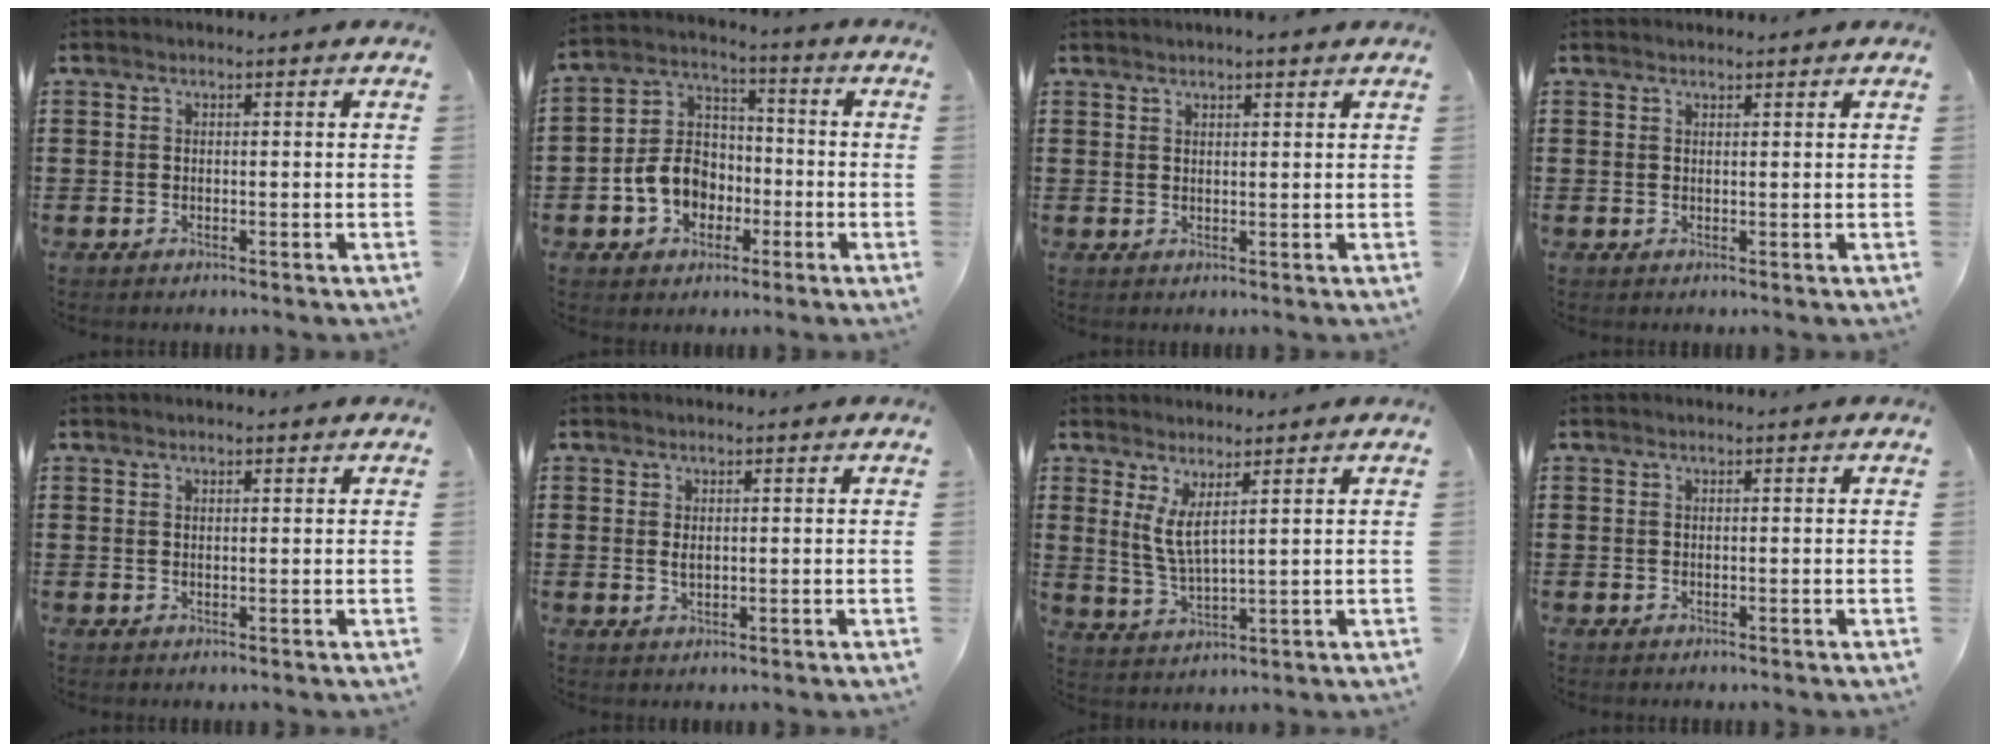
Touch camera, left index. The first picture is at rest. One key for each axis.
{"total": 8.4, "fx": -2.8, "fy": 6.9, "fz": 3.9, "tx": -0.114, "ty": 0.019, "tz": -0.057}
{"total": 1.6, "fx": 1.5, "fy": 0.0, "fz": 0.7, "tx": -0.015, "ty": -0.001, "tz": 0.028}
{"total": 0.7, "fx": 0.7, "fy": 0.1, "fz": 0.1, "tx": -0.004, "ty": 0.000, "tz": 0.014}
{"total": 0.8, "fx": 0.6, "fy": 0.1, "fz": 0.5, "tx": -0.009, "ty": 0.002, "tz": 0.011}
{"total": 1.4, "fx": 0.2, "fy": 0.8, "fz": 1.2, "tx": -0.026, "ty": 0.005, "tz": 0.002}
{"total": 4.9, "fx": 2.4, "fy": 1.0, "fz": 4.1, "tx": -0.104, "ty": -0.007, "tz": 0.040}
{"total": 0.0}